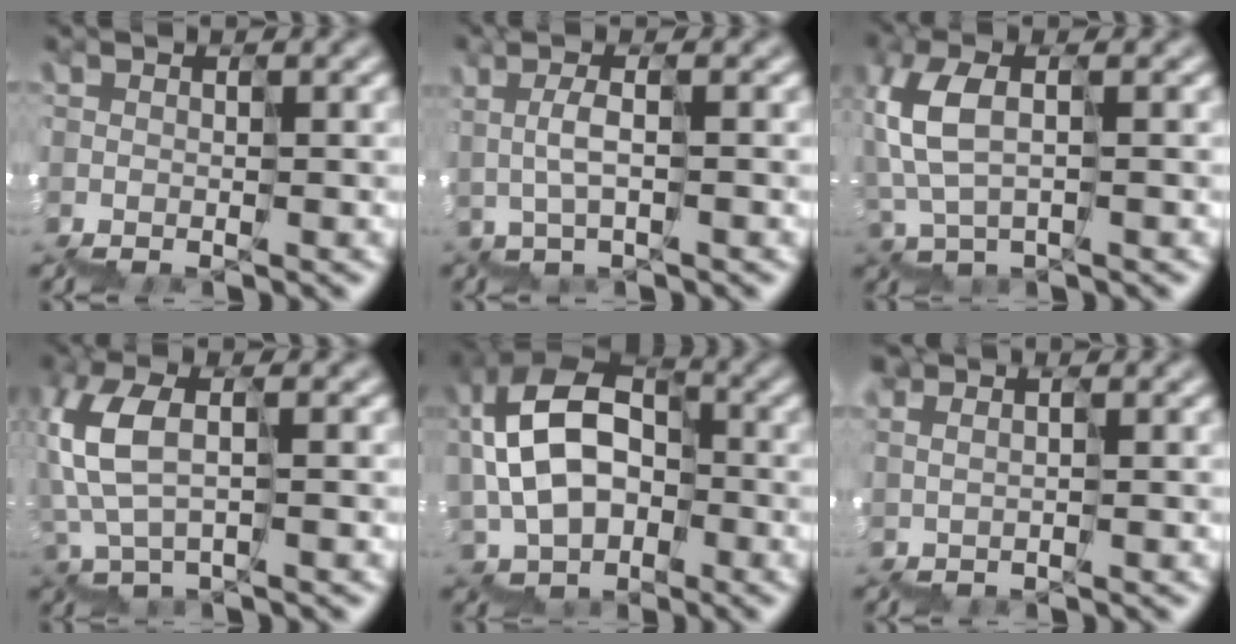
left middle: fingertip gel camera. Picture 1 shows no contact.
{"total": 1.3, "force": [1.0, 0.0, 0.8], "torque": [-0.018, 0.016, 0.021]}
{"total": 2.7, "force": [1.2, 0.9, 2.3], "torque": [-0.079, 0.017, 0.022]}
{"total": 3.3, "force": [1.0, 1.1, 3.0], "torque": [-0.096, 0.022, 0.016]}
{"total": 8.9, "force": [1.1, 6.3, 6.1], "torque": [-0.138, 0.051, 0.017]}
{"total": 1.1, "force": [0.9, 0.4, 0.6], "torque": [0.009, 0.012, 0.019]}